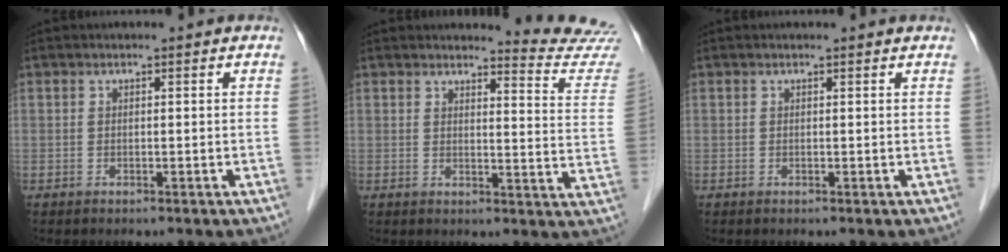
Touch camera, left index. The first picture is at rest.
{"total": 10.3, "force": [10.2, -1.4, -0.6], "torque": [0.002, -0.117, 0.096]}
{"total": 0.8, "force": [0.8, 0.0, 0.2], "torque": [-0.010, -0.001, 0.006]}